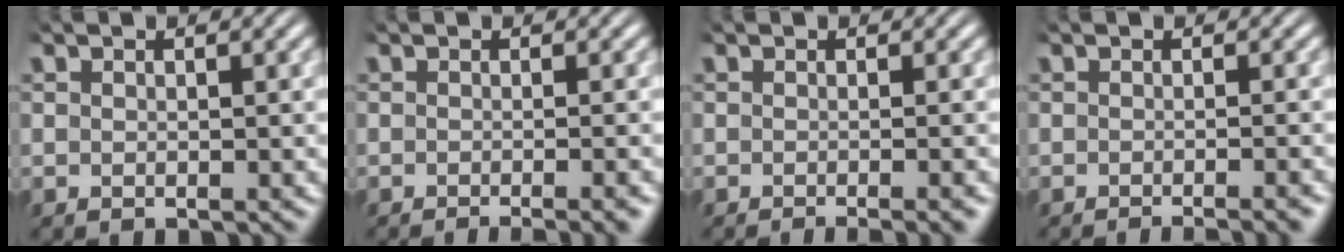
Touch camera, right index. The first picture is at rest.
{"total": 2.4, "force": [-2.2, -0.1, 0.9], "torque": [-0.001, 0.002, -0.037]}
{"total": 1.9, "force": [-1.7, -0.2, 0.8], "torque": [-0.001, 0.003, -0.029]}
{"total": 2.6, "force": [-2.4, -0.1, 0.8], "torque": [-0.001, 0.000, -0.038]}